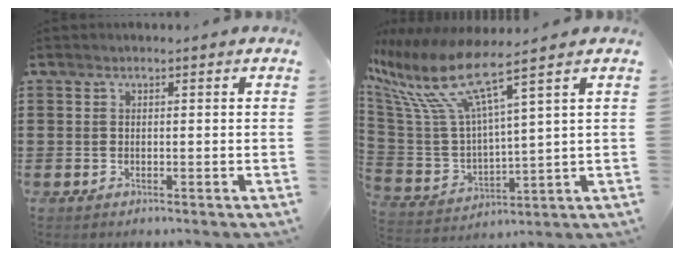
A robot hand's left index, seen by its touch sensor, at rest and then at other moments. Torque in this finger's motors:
{"motor_torque": [2.14, 0.00, 0.63, 0.21]}